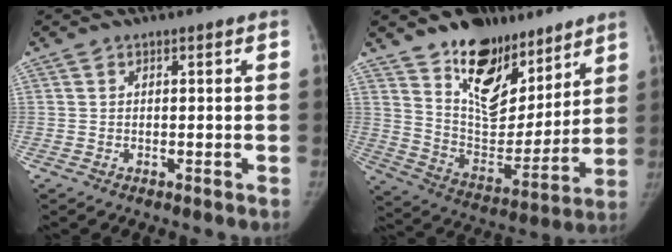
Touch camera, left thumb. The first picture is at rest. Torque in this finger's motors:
{"motor_torque": [0.86, -1.02, 1.47, -1.30, 0.37]}